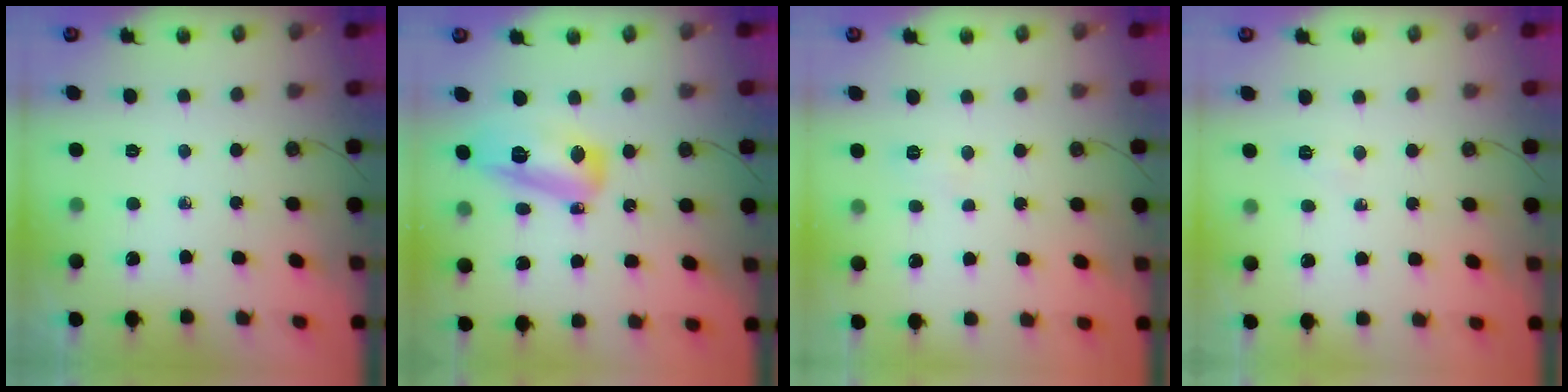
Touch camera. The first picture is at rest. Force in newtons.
{"total": 13.2, "press": 13.1, "slide": 1.6}
{"total": 16.4, "press": 6.4, "slide": 15.2}
{"total": 4.5, "press": 2.4, "slide": 3.8}